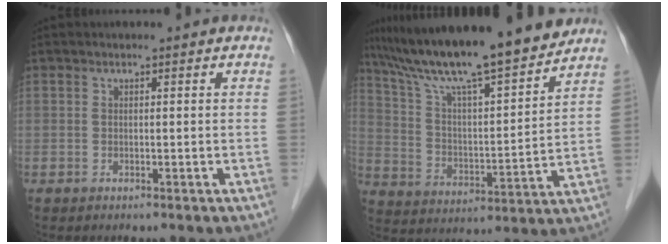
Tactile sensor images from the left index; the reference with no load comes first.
{"total": 18.9, "force": [16.3, 0.8, 9.6], "torque": [-0.163, 0.007, 0.269]}